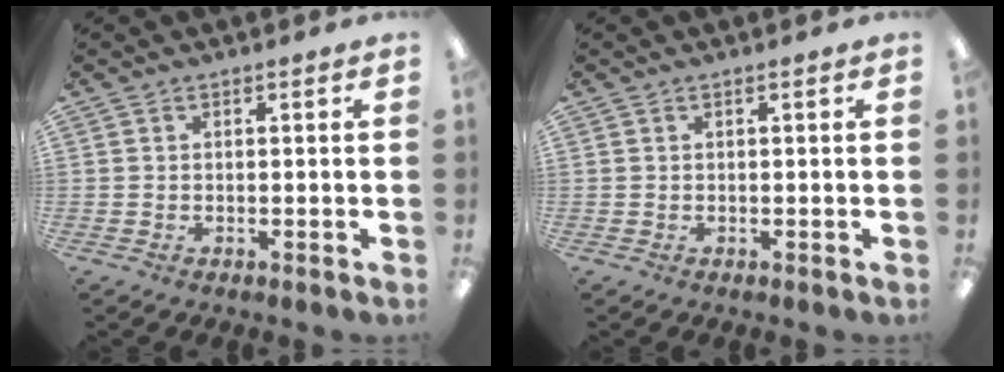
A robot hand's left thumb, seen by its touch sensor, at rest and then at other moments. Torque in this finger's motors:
{"motor_torque": [0.00, 0.00, -0.04, -0.04, 0.00]}